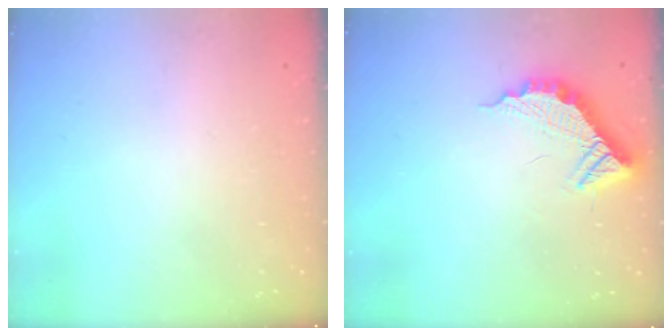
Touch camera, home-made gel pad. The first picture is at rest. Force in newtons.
{"total": 14.3, "press": 14.2, "slide": 1.0}